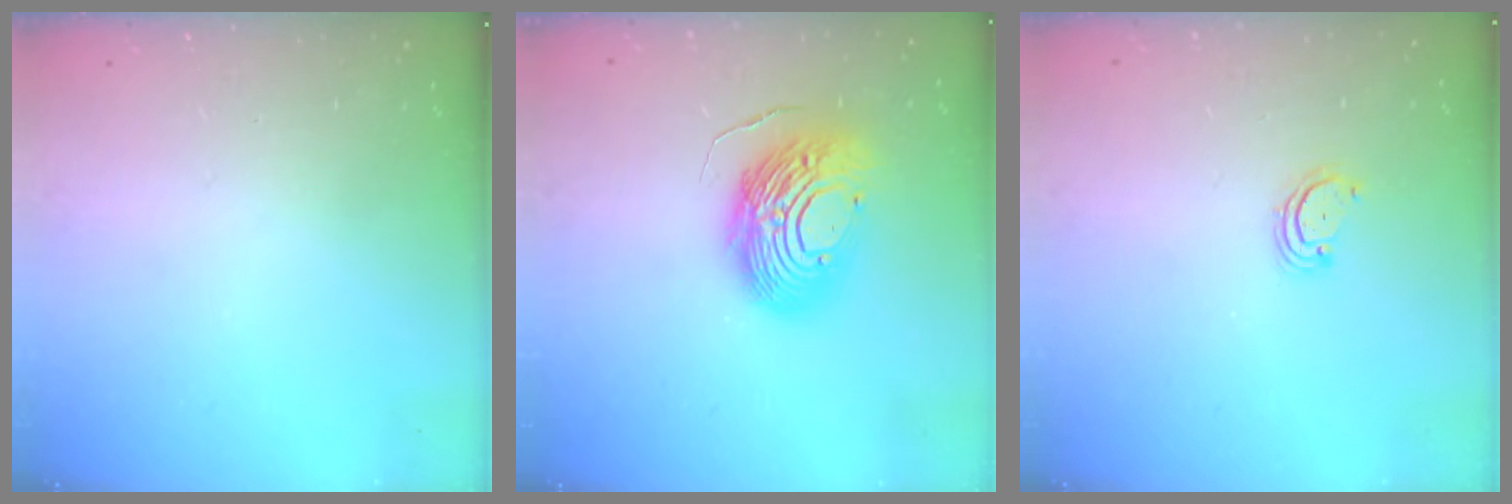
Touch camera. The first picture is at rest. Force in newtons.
{"total": 15.4, "press": 15.3, "slide": 1.5}
{"total": 2.5, "press": 2.5, "slide": 0.3}